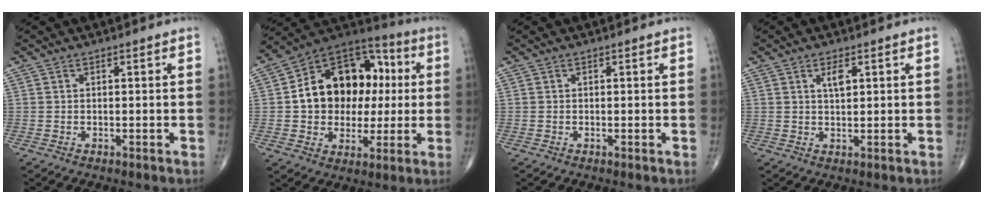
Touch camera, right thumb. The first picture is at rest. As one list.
[{"total": 20.1, "force": [1.9, 14.9, 13.4], "torque": [-0.160, 0.032, 0.031]}, {"total": 0.0}, {"total": 2.8, "force": [1.2, 1.1, 2.3], "torque": [-0.036, -0.006, 0.022]}]